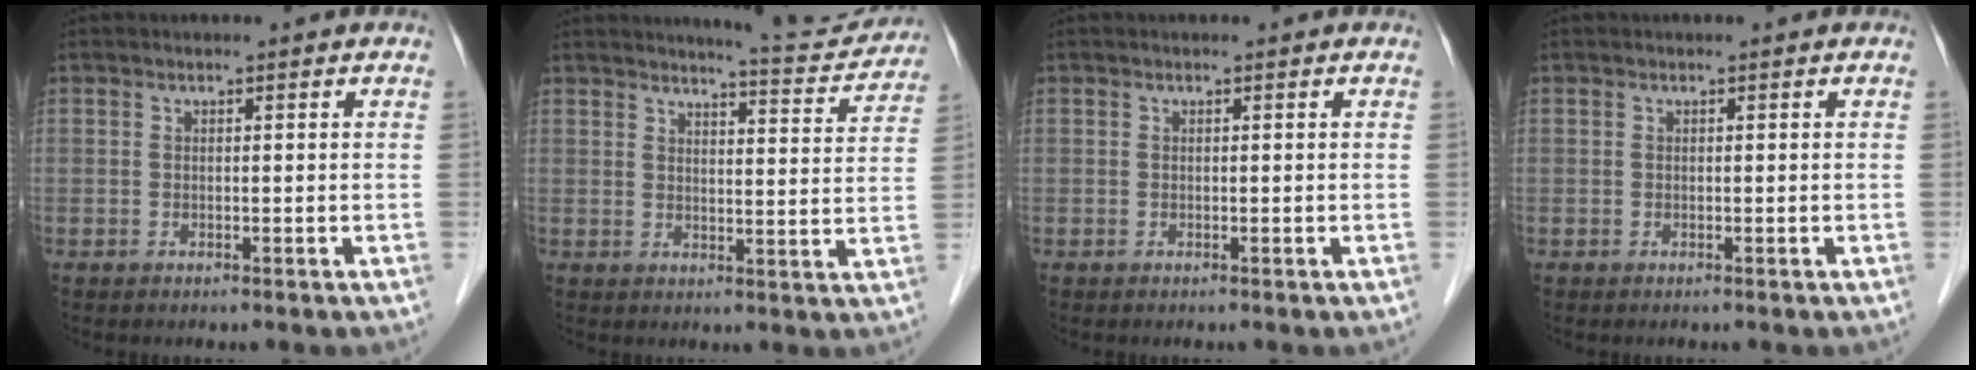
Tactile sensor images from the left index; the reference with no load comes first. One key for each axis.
{"total": 8.6, "fx": 8.5, "fy": 0.3, "fz": 1.2, "tx": -0.016, "ty": -0.020, "tz": 0.098}
{"total": 0.0}
{"total": 0.0}